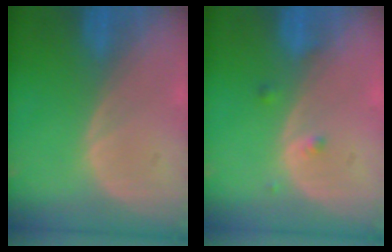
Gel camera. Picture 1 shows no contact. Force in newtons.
{"total": 1.3, "press": 1.3, "slide": 0.0}